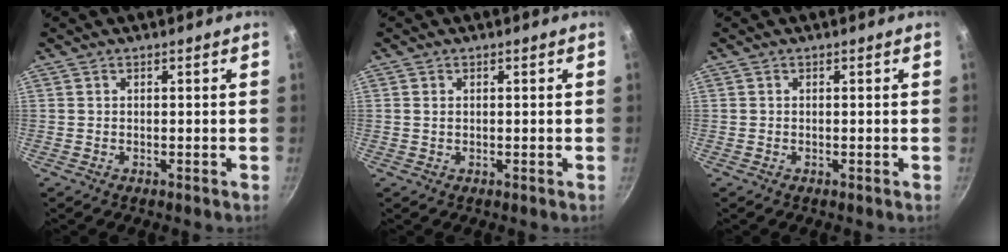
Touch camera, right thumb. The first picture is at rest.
{"total": 0.9, "force": [0.2, 0.7, 0.6], "torque": [-0.011, 0.002, 0.003]}
{"total": 0.0}